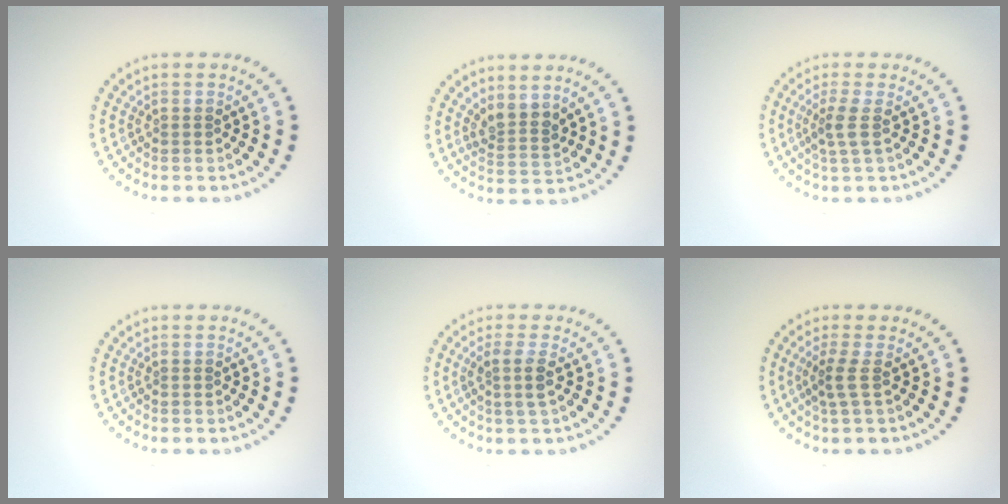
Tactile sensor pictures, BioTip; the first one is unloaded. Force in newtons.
{"total": 2.4, "press": 1.8, "slide": 1.5}
{"total": 2.0, "press": 1.5, "slide": 1.4}
{"total": 0.0}
{"total": 1.9, "press": 1.6, "slide": 1.1}
{"total": 1.8, "press": 1.2, "slide": 1.4}